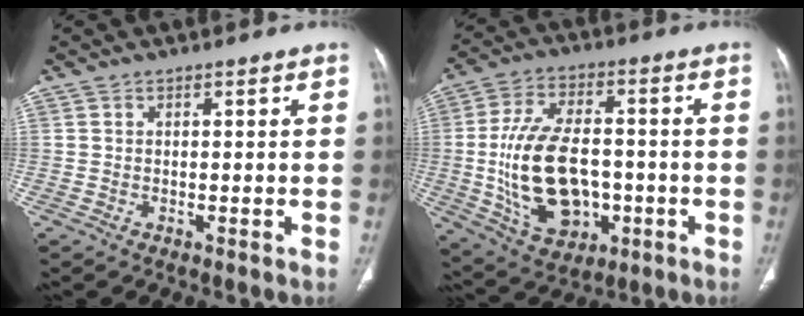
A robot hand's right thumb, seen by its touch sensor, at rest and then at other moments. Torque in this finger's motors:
{"motor_torque": [0.48, 0.76, 2.23, -0.19, 0.66]}